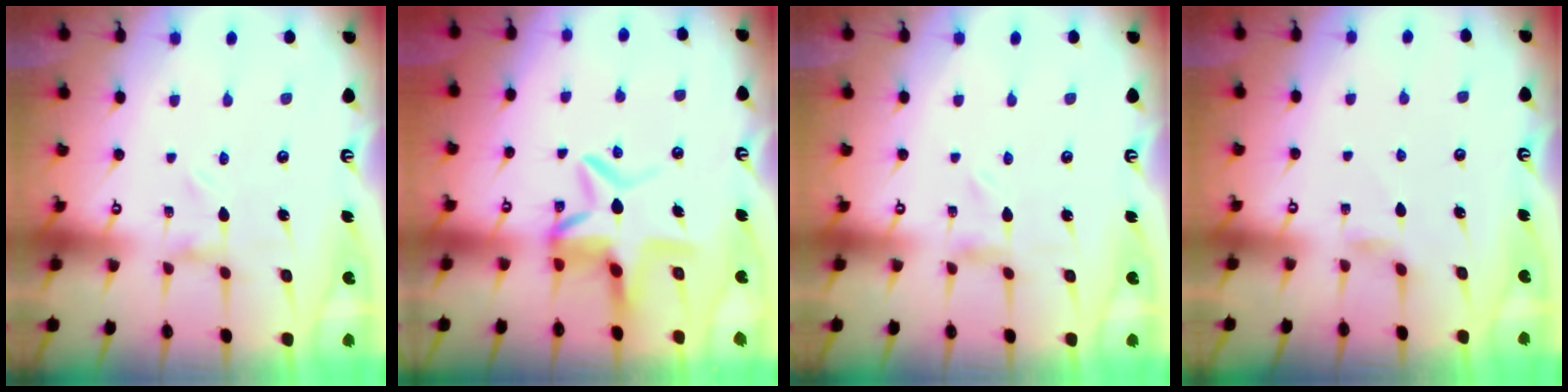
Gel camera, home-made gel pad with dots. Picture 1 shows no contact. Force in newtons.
{"total": 10.3, "press": 10.2, "slide": 1.4}
{"total": 0.0}
{"total": 2.9, "press": 2.8, "slide": 0.5}